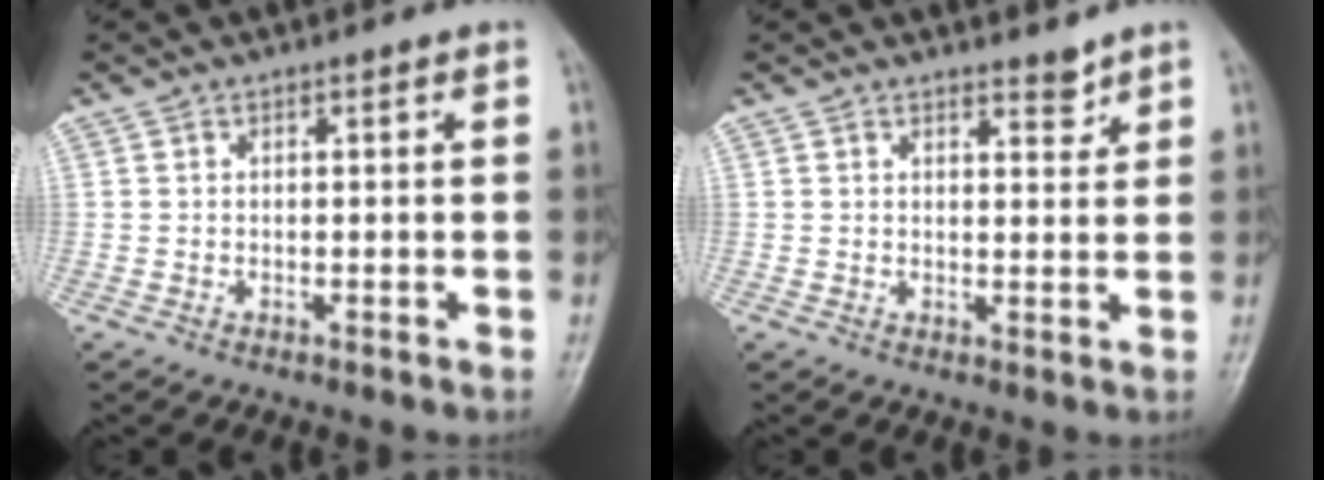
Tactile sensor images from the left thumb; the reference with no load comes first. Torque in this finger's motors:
{"motor_torque": [-0.13, 0.02, -0.27, -0.20, 0.02]}